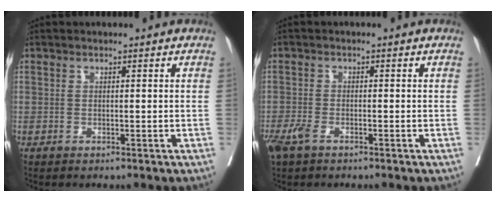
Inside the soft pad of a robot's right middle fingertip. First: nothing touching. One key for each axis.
{"total": 3.2, "fx": -2.0, "fy": 1.3, "fz": 2.1, "tx": -0.051, "ty": -0.005, "tz": -0.037}